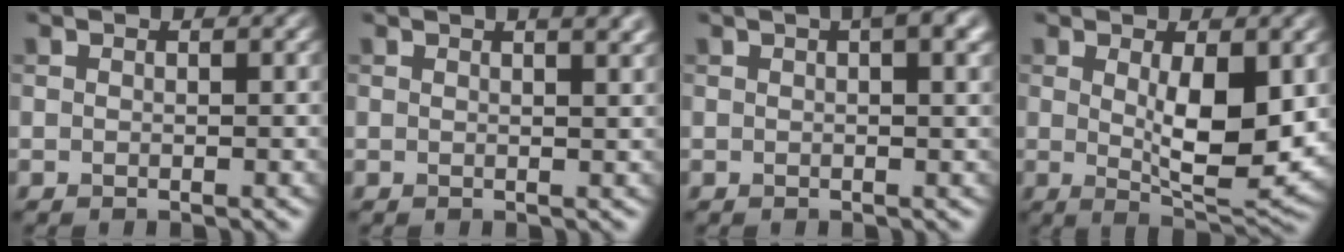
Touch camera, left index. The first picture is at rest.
{"total": 3.4, "force": [1.9, 1.3, 2.5], "torque": [-0.012, 0.015, 0.006]}
{"total": 3.7, "force": [1.7, 1.0, 3.1], "torque": [-0.043, 0.008, 0.021]}
{"total": 6.3, "force": [0.5, 2.1, 5.9], "torque": [-0.095, -0.018, 0.014]}